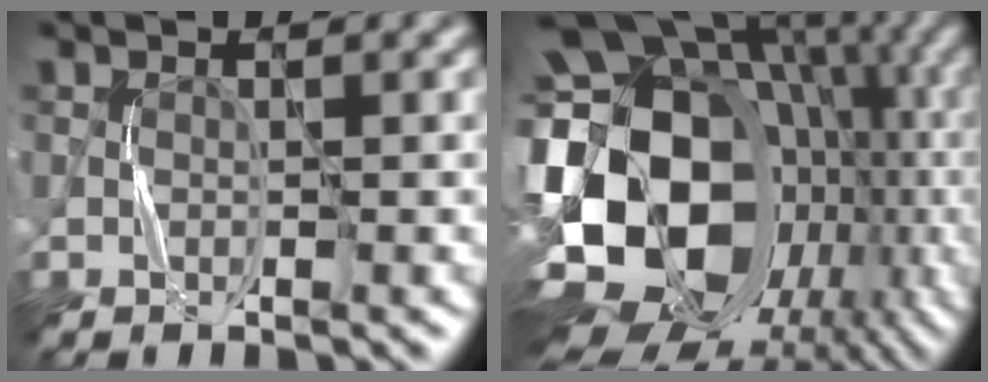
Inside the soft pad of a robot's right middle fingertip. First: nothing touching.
{"total": 21.8, "force": [-2.9, 16.0, 14.6], "torque": [-0.264, 0.016, -0.044]}